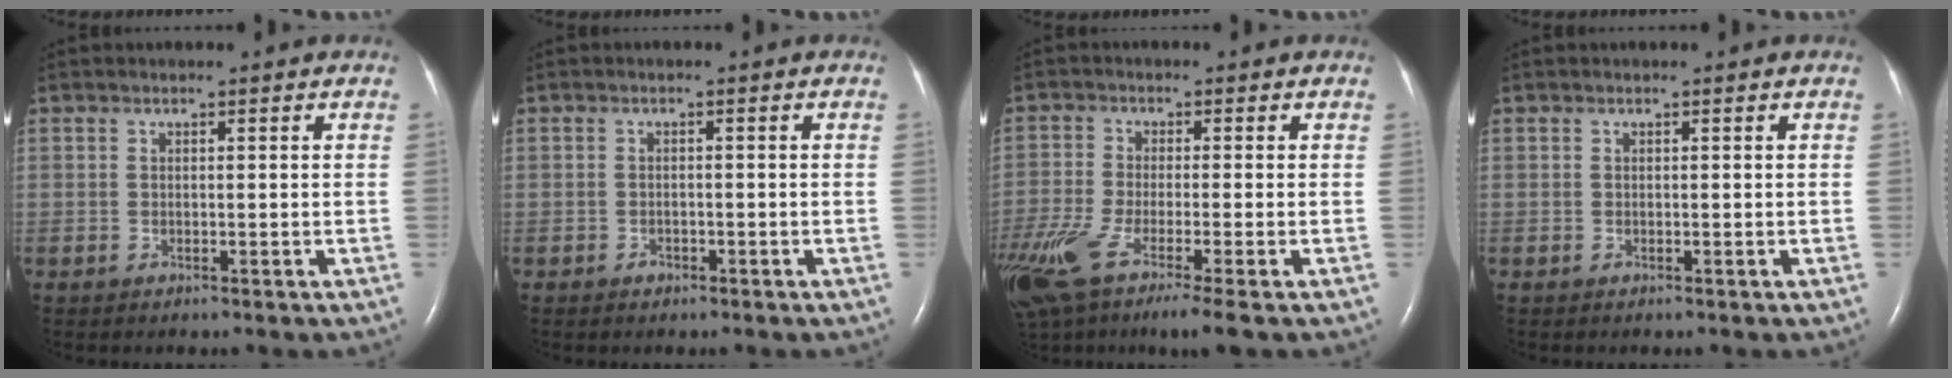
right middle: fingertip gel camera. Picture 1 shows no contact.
{"total": 0.9, "force": [-0.6, 0.7, 0.2], "torque": [-0.003, 0.002, -0.010]}
{"total": 13.0, "force": [-8.0, 1.4, 10.1], "torque": [-0.222, -0.037, -0.145]}
{"total": 0.0}